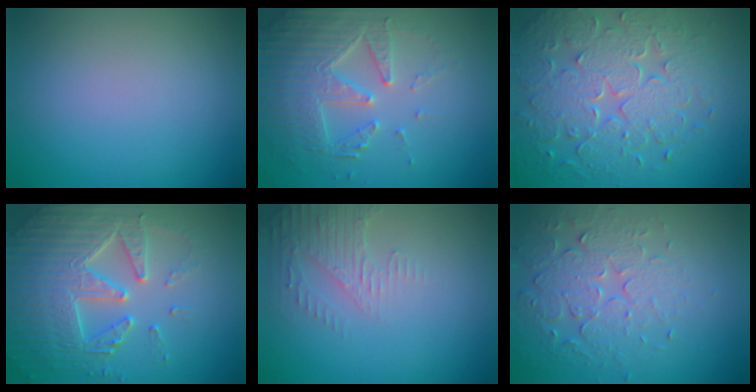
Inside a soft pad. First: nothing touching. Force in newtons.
{"total": 4.8, "press": 4.1, "slide": 2.5}
{"total": 8.1, "press": 5.8, "slide": 5.6}
{"total": 5.3, "press": 5.2, "slide": 1.1}
{"total": 2.6, "press": 2.5, "slide": 0.7}
{"total": 4.4, "press": 3.5, "slide": 2.7}